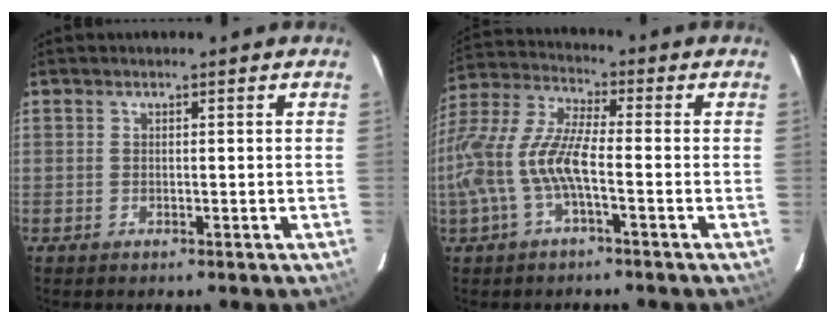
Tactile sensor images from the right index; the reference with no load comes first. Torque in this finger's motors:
{"motor_torque": [1.36, -0.61, 0.96, 0.21]}